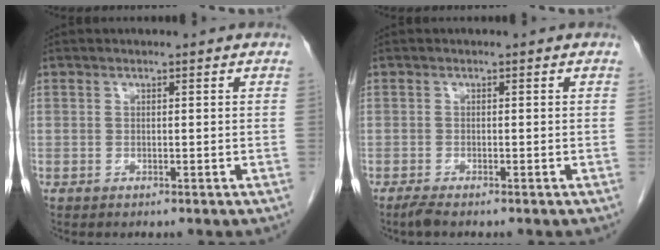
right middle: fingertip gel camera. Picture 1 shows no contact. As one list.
[{"total": 1.6, "force": [-1.3, 0.1, 0.9], "torque": [-0.030, -0.007, -0.027]}]